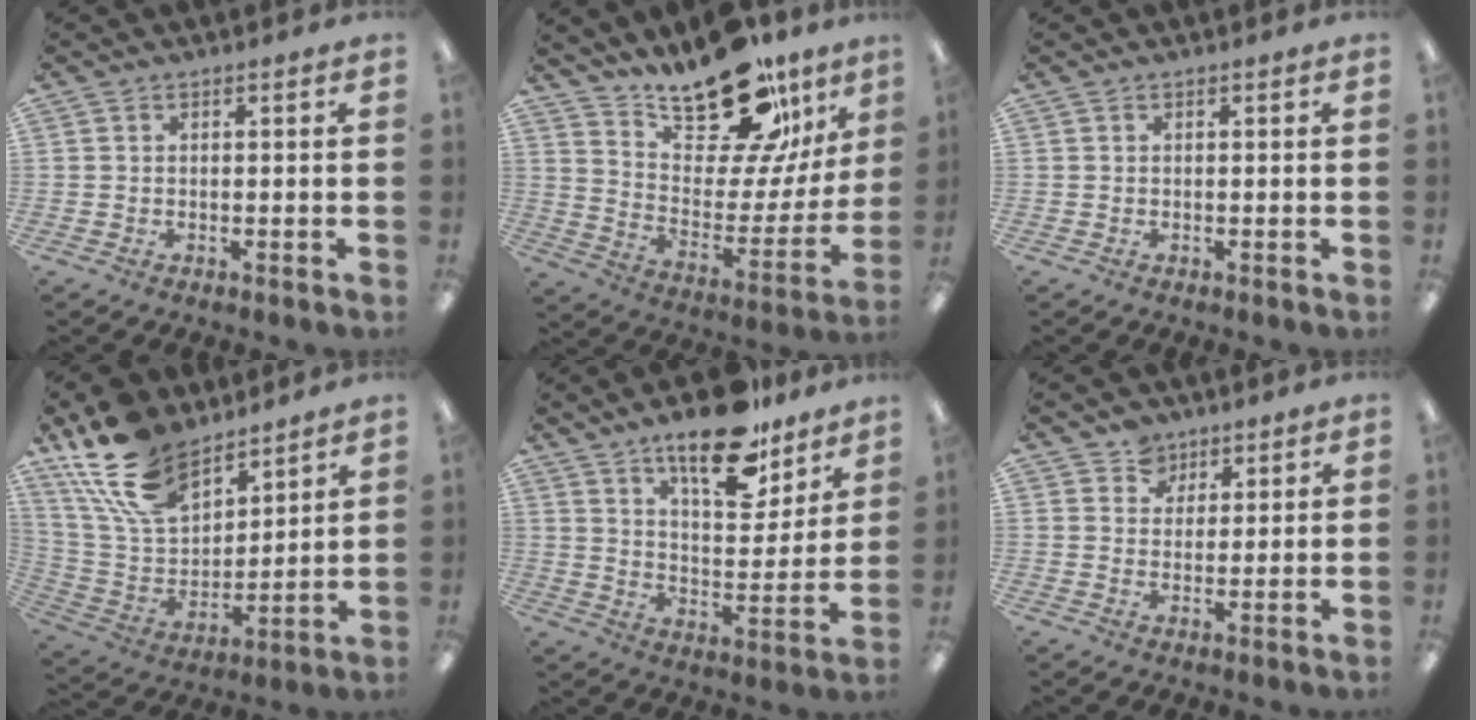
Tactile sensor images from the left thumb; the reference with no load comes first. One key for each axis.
{"total": 23.1, "fx": 17.6, "fy": 9.2, "fz": 11.8, "tx": -0.176, "ty": -0.120, "tz": 0.301}
{"total": 0.0}
{"total": 20.0, "fx": 13.6, "fy": 10.3, "fz": 10.4, "tx": -0.224, "ty": -0.061, "tz": 0.253}
{"total": 17.7, "fx": 13.0, "fy": 7.0, "fz": 9.8, "tx": -0.140, "ty": -0.076, "tz": 0.218}
{"total": 6.2, "fx": 4.3, "fy": 4.5, "fz": 0.3, "tx": -0.007, "ty": -0.020, "tz": 0.079}